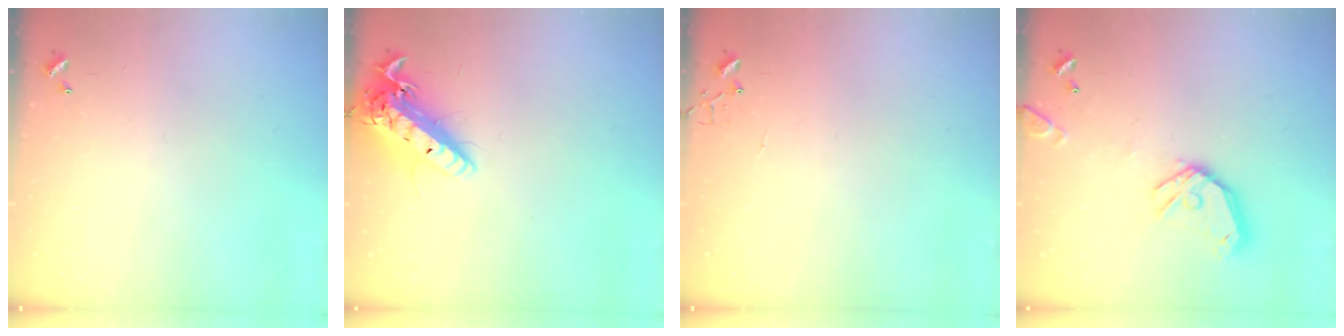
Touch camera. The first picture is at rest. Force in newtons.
{"total": 17.4, "press": 16.9, "slide": 4.1}
{"total": 3.8, "press": 3.8, "slide": 0.5}
{"total": 14.4, "press": 14.2, "slide": 2.1}